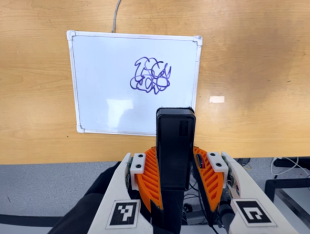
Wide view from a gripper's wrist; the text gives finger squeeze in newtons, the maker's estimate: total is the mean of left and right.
{"total": 4.1, "left": 2.6, "right": 5.6}